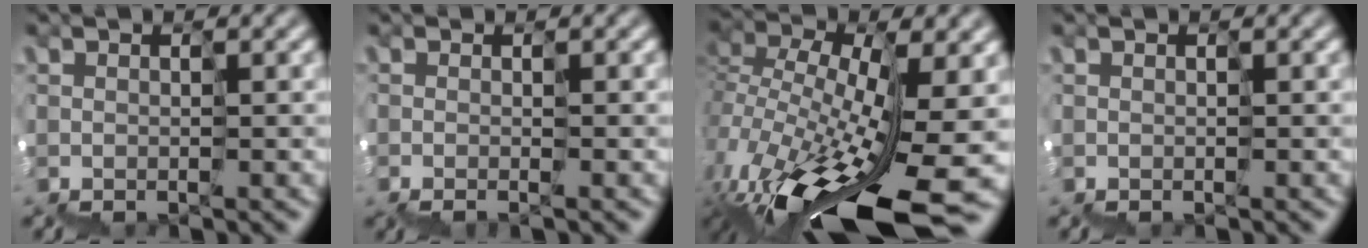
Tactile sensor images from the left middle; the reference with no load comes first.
{"total": 1.5, "force": [0.2, -0.9, -1.2], "torque": [0.026, 0.000, -0.001]}
{"total": 11.5, "force": [-6.1, 4.2, 8.9], "torque": [-0.204, -0.003, -0.114]}
{"total": 0.0}